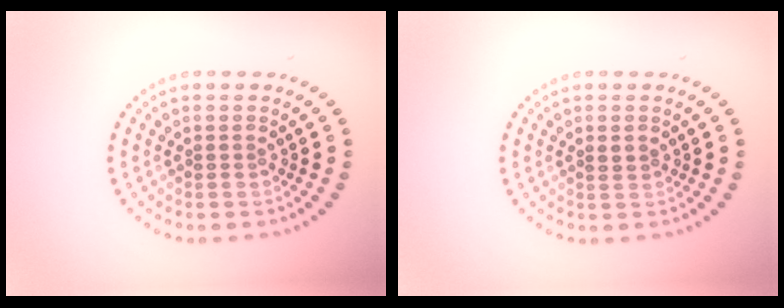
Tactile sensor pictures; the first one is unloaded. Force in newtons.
{"total": 0.9, "press": 0.9, "slide": 0.2}